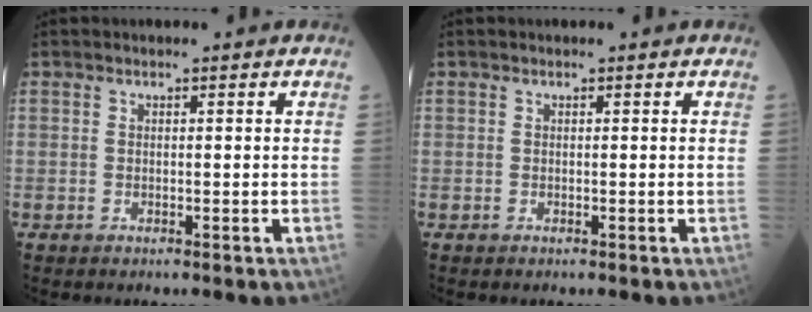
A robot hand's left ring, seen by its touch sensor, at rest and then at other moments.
{"total": 0.0}